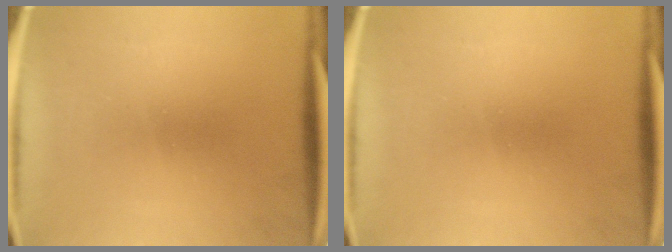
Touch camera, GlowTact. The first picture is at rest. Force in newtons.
{"total": 0.0}